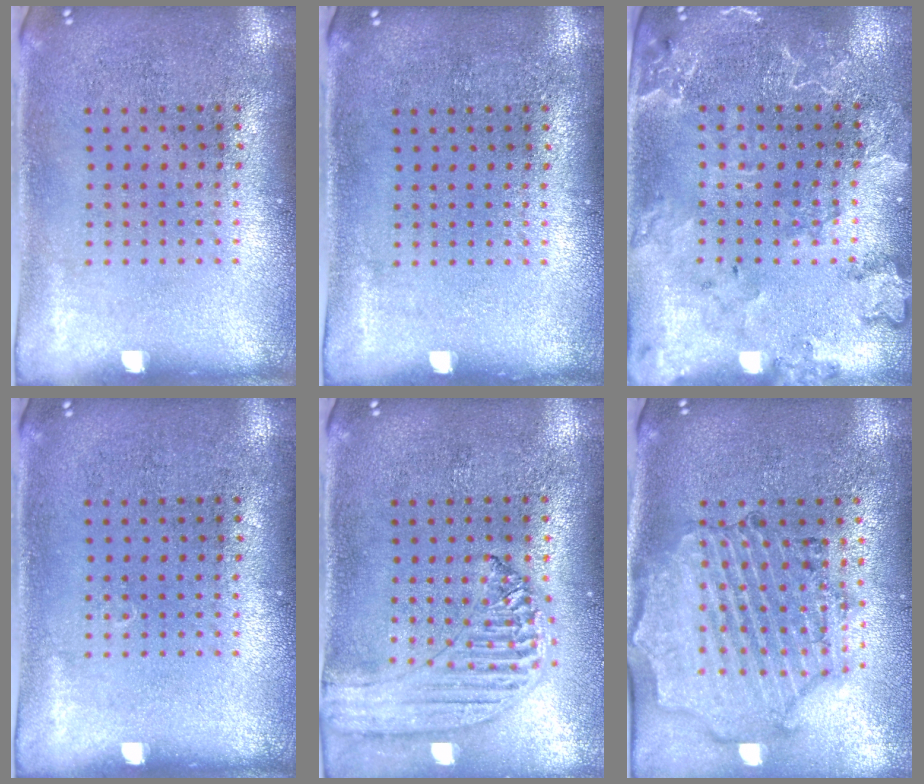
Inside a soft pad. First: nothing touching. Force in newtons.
{"total": 0.0}
{"total": 2.3, "press": 2.2, "slide": 0.4}
{"total": 0.0}
{"total": 1.3, "press": 1.3, "slide": 0.1}
{"total": 1.7, "press": 1.7, "slide": 0.3}